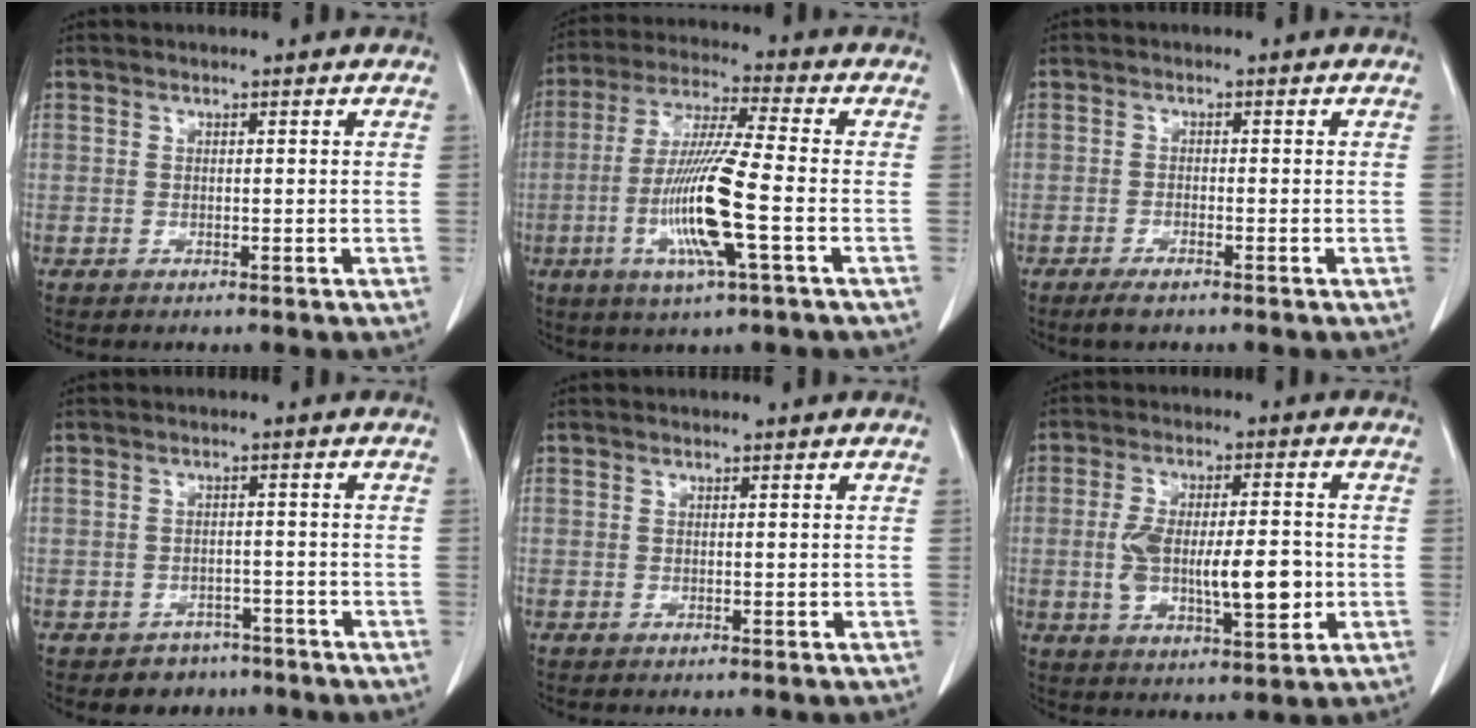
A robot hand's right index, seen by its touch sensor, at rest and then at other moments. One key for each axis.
{"total": 13.2, "fx": -3.4, "fy": 0.1, "fz": 12.7, "tx": -0.259, "ty": -0.014, "tz": -0.071}
{"total": 2.6, "fx": -1.9, "fy": 0.5, "fz": 1.6, "tx": -0.035, "ty": -0.004, "tz": -0.033}
{"total": 4.1, "fx": -3.0, "fy": 2.7, "fz": 0.2, "tx": -0.001, "ty": 0.012, "tz": -0.040}
{"total": 0.0}
{"total": 11.9, "fx": -1.5, "fy": 3.8, "fz": 11.2, "tx": -0.199, "ty": 0.004, "tz": -0.016}